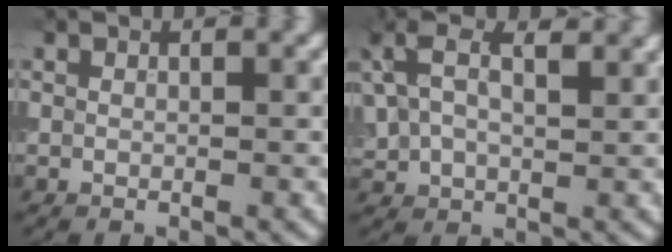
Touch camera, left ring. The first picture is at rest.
{"total": 9.1, "force": [4.5, 4.9, 6.2], "torque": [-0.165, 0.031, 0.074]}